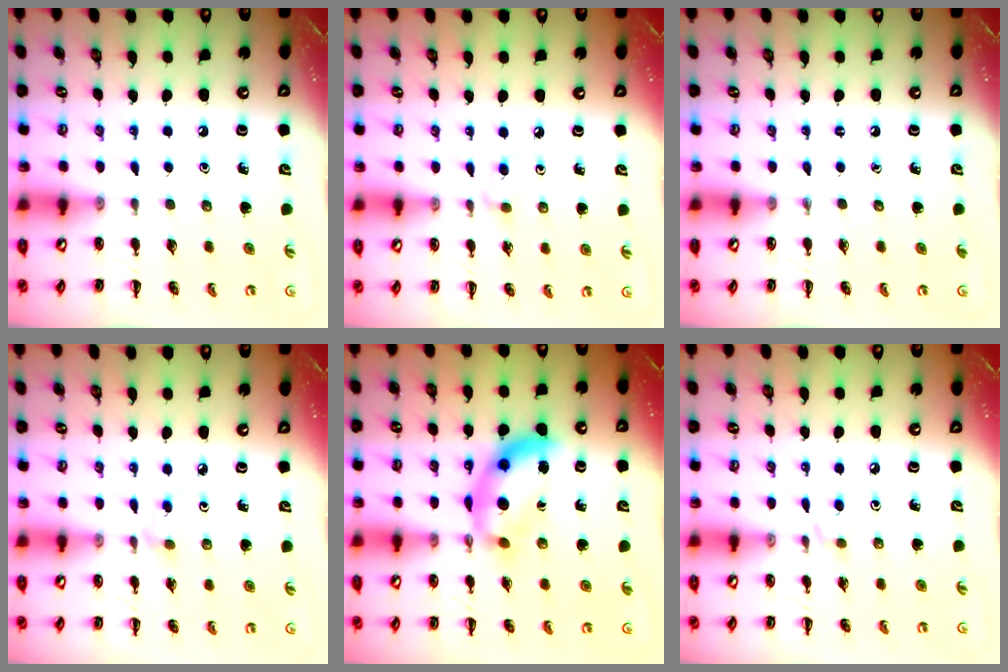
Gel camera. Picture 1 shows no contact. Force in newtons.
{"total": 4.1, "press": 3.9, "slide": 1.5}
{"total": 0.0}
{"total": 2.7, "press": 2.4, "slide": 1.2}
{"total": 11.1, "press": 11.1, "slide": 0.4}
{"total": 4.3, "press": 4.0, "slide": 1.6}